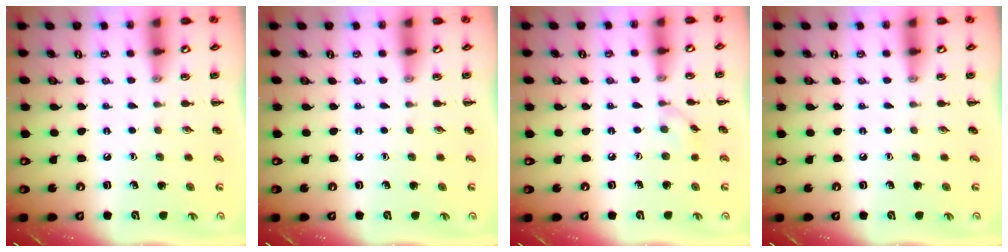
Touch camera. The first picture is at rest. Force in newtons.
{"total": 0.0}
{"total": 3.6, "press": 3.3, "slide": 1.5}
{"total": 0.0}